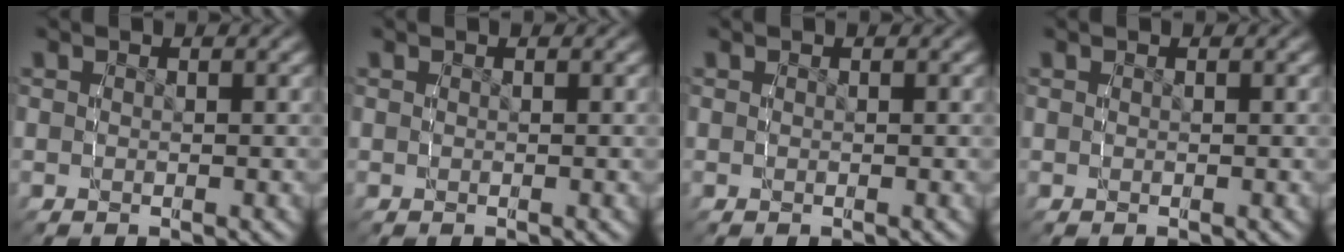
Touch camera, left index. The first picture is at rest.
{"total": 0.0}
{"total": 0.0}
{"total": 0.0}